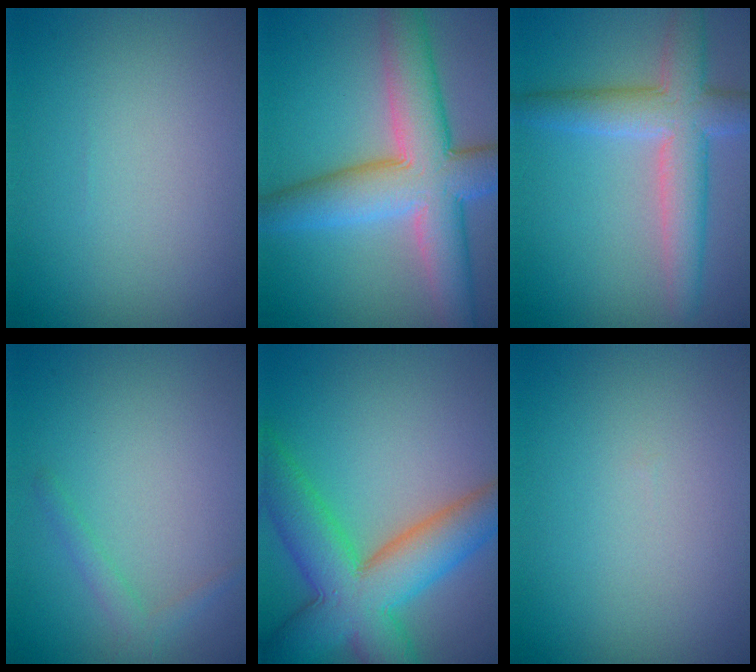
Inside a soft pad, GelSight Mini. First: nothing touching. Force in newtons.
{"total": 9.2, "press": 9.2, "slide": 0.3}
{"total": 5.6, "press": 5.6, "slide": 0.2}
{"total": 1.3, "press": 1.3, "slide": 0.1}
{"total": 9.5, "press": 9.5, "slide": 0.3}
{"total": 0.0}